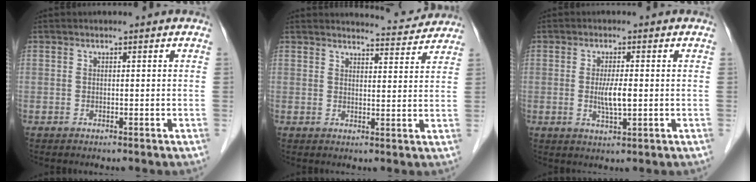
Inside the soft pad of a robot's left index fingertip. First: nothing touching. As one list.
[{"total": 4.9, "force": [4.9, 0.2, -0.4], "torque": [-0.002, -0.011, 0.050]}, {"total": 3.8, "force": [-1.1, 0.4, 3.6], "torque": [-0.071, -0.012, -0.017]}]